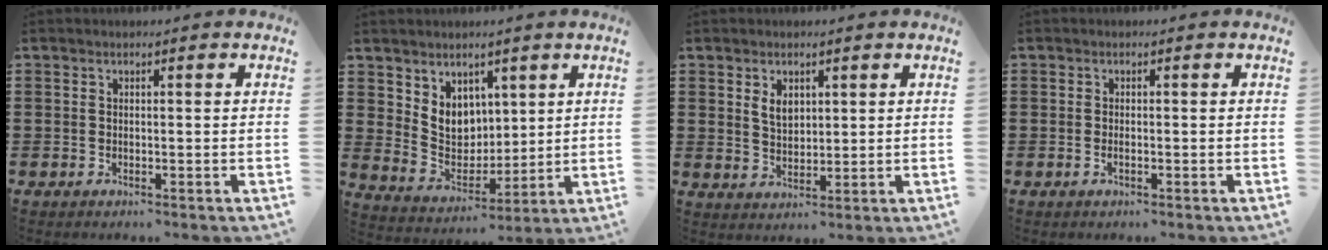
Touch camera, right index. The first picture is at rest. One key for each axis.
{"total": 6.6, "fx": 3.5, "fy": 5.3, "fz": 1.9, "tx": -0.056, "ty": -0.009, "tz": 0.068}
{"total": 3.3, "fx": 1.6, "fy": 2.1, "fz": 2.0, "tx": -0.038, "ty": 0.004, "tz": 0.026}
{"total": 0.7, "fx": -0.3, "fy": 0.2, "fz": 0.6, "tx": -0.013, "ty": -0.005, "tz": -0.003}